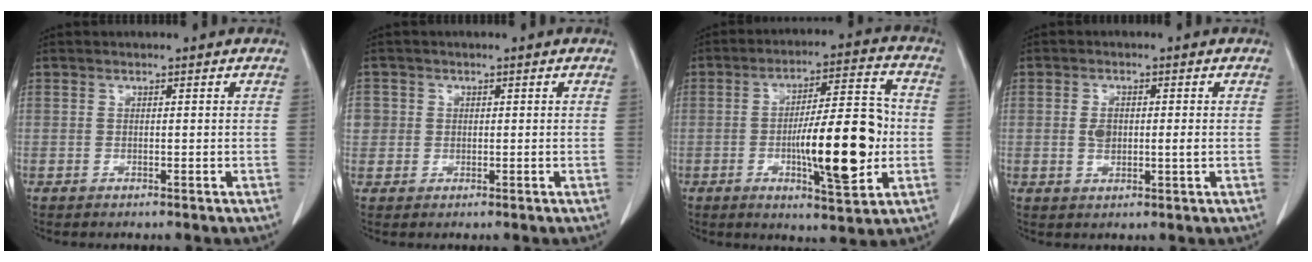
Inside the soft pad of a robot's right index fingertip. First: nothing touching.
{"total": 3.0, "force": [0.4, 2.9, 0.5], "torque": [0.003, 0.008, 0.011]}
{"total": 14.6, "force": [-2.2, 3.1, 14.1], "torque": [-0.214, 0.011, -0.027]}
{"total": 3.5, "force": [0.2, 1.5, 3.2], "torque": [-0.060, 0.006, 0.008]}